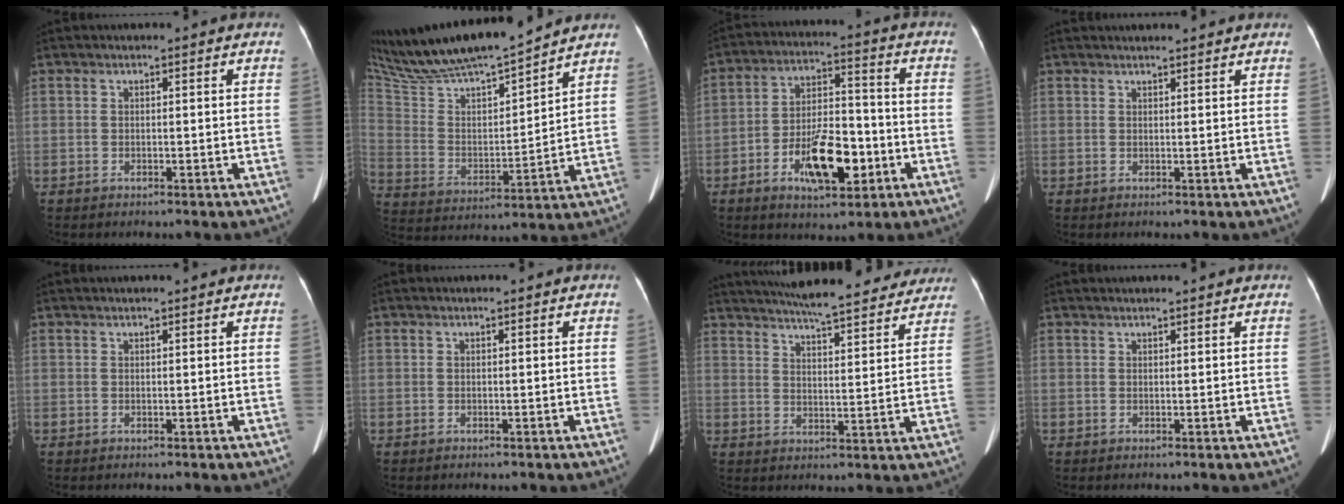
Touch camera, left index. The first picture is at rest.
{"total": 21.2, "force": [18.8, 2.0, 9.4], "torque": [-0.186, 0.008, 0.335]}
{"total": 12.0, "force": [-4.7, 4.6, 10.0], "torque": [-0.185, 0.009, -0.076]}
{"total": 4.0, "force": [3.7, 0.4, 1.2], "torque": [-0.016, 0.020, 0.047]}
{"total": 1.0, "force": [0.9, 0.1, 0.4], "torque": [-0.006, 0.017, 0.016]}
{"total": 0.0}
{"total": 21.7, "force": [19.4, 3.6, 9.1], "torque": [-0.143, 0.009, 0.253]}
{"total": 2.0, "force": [1.8, 0.3, 0.7], "torque": [-0.007, 0.023, 0.029]}